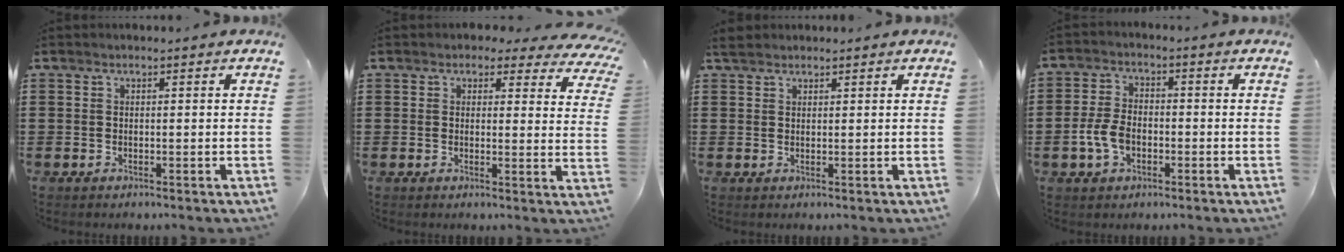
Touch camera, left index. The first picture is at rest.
{"total": 2.9, "force": [2.3, 1.3, 1.2], "torque": [-0.022, -0.010, 0.038]}
{"total": 1.8, "force": [1.5, 0.7, 0.8], "torque": [-0.019, 0.005, 0.028]}
{"total": 5.6, "force": [-1.7, 3.4, 4.1], "torque": [-0.099, 0.000, -0.037]}